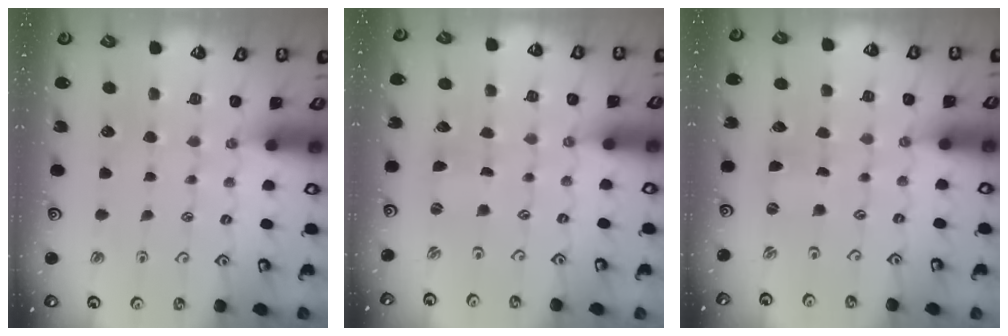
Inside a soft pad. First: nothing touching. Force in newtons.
{"total": 0.0}
{"total": 0.0}